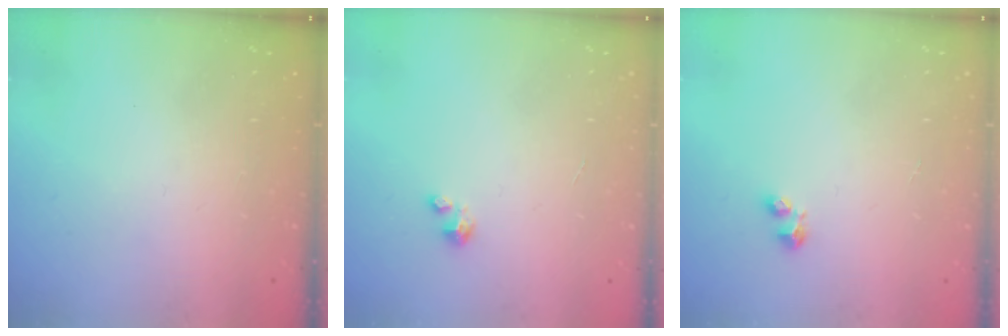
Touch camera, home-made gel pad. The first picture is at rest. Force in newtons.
{"total": 0.6, "press": 0.6, "slide": 0.3}
{"total": 2.9, "press": 2.8, "slide": 0.6}